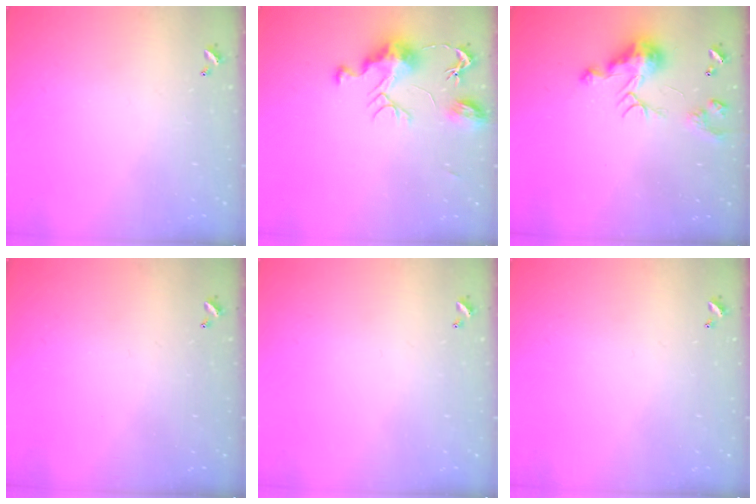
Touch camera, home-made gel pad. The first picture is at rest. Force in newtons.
{"total": 9.4, "press": 9.4, "slide": 0.3}
{"total": 9.2, "press": 9.2, "slide": 0.5}
{"total": 0.0}
{"total": 0.0}
{"total": 0.0}